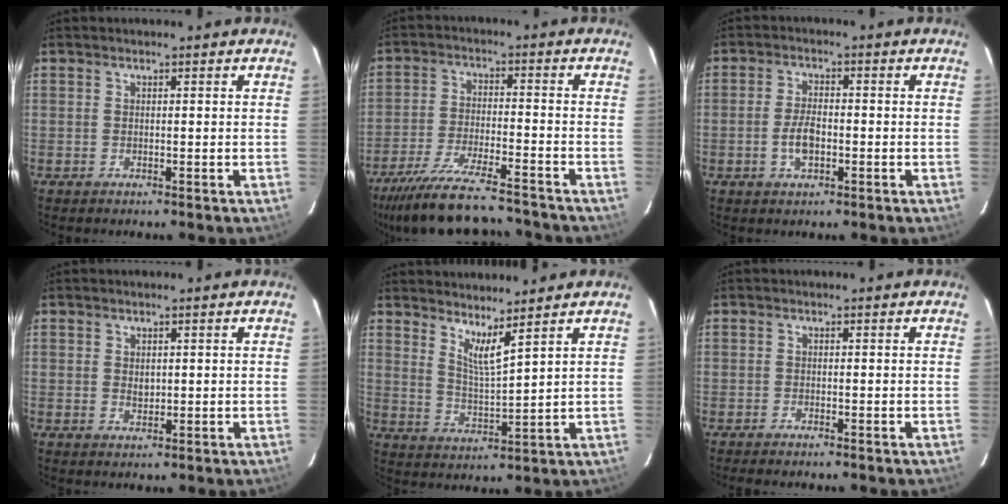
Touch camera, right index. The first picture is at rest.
{"total": 19.7, "force": [-17.3, 3.2, 8.8], "torque": [-0.182, -0.033, -0.272]}
{"total": 4.6, "force": [-1.5, 2.3, 3.8], "torque": [-0.077, 0.000, -0.024]}
{"total": 1.7, "force": [0.2, 1.4, 1.0], "torque": [-0.014, -0.001, 0.006]}
{"total": 5.5, "force": [4.4, -0.1, 3.4], "torque": [-0.062, -0.013, 0.079]}
{"total": 1.7, "force": [-1.5, 0.2, 0.7], "torque": [-0.023, -0.005, -0.028]}